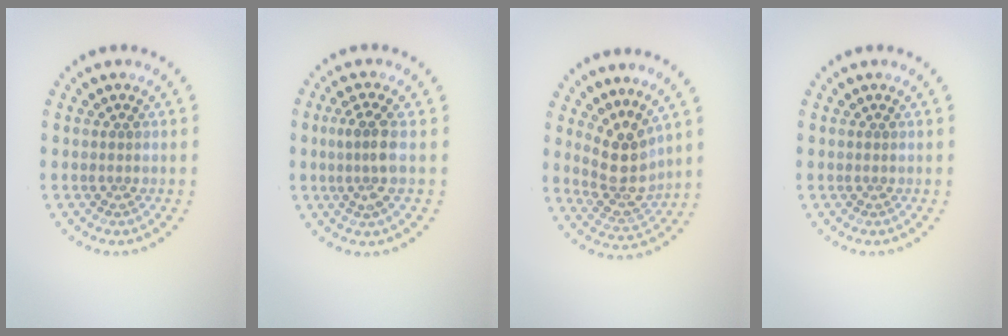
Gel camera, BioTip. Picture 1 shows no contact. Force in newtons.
{"total": 2.7, "press": 2.3, "slide": 1.4}
{"total": 3.8, "press": 3.3, "slide": 2.0}
{"total": 0.0}